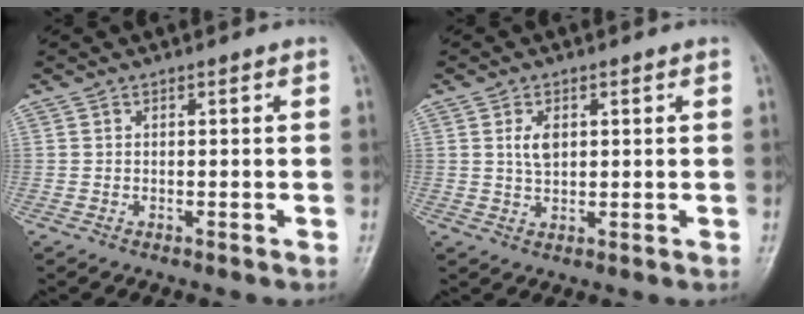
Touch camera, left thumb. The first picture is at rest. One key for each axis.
{"total": 3.6, "fx": 1.0, "fy": 2.1, "fz": 2.7, "tx": -0.043, "ty": -0.004, "tz": 0.021}